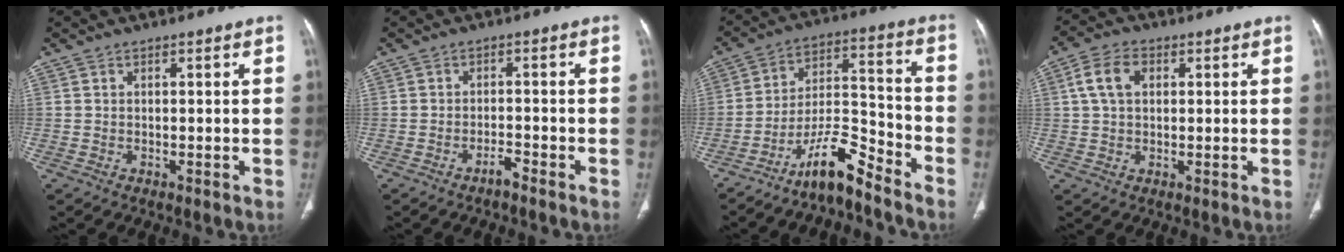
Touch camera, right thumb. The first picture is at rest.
{"total": 1.8, "force": [-1.6, 0.2, 0.9], "torque": [-0.022, 0.010, -0.027]}
{"total": 10.1, "force": [-8.5, 1.7, 5.2], "torque": [-0.093, 0.086, -0.153]}
{"total": 6.1, "force": [1.6, 4.0, 4.3], "torque": [-0.086, 0.014, 0.027]}